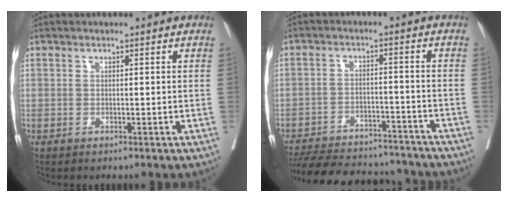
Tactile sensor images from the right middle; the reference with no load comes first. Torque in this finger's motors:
{"motor_torque": [0.18, -1.70, 0.00, 0.00]}